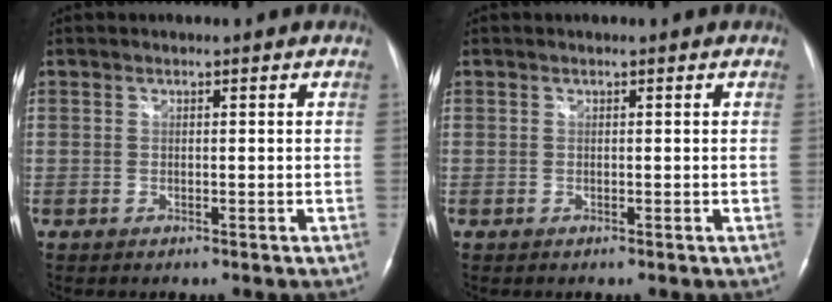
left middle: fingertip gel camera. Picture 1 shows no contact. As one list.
[{"total": 0.0}]